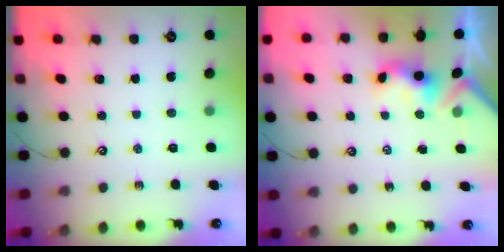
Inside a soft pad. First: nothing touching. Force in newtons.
{"total": 2.9, "press": 2.9, "slide": 0.6}